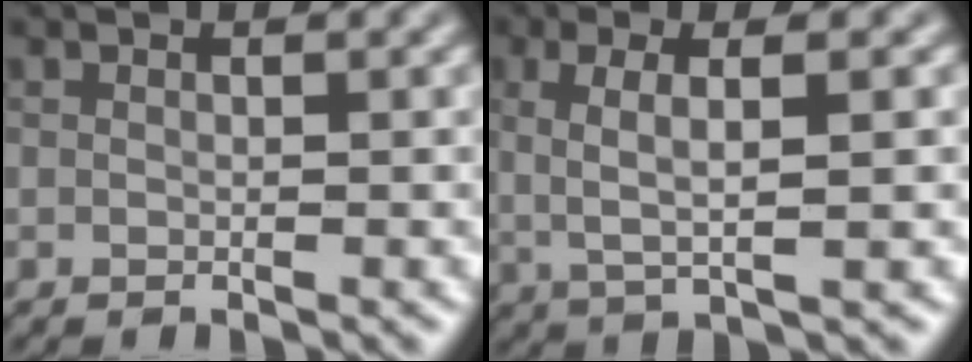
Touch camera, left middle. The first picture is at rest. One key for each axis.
{"total": 4.1, "fx": 0.5, "fy": 1.1, "fz": 3.9, "tx": -0.071, "ty": 0.010, "tz": 0.017}